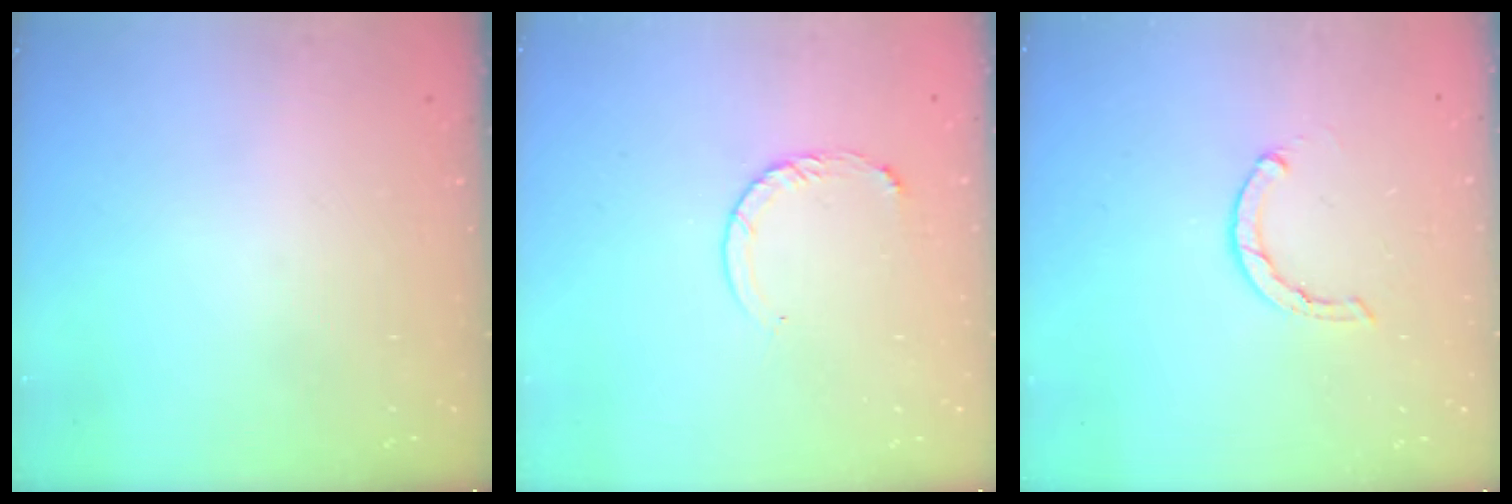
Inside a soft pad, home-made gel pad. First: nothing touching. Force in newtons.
{"total": 5.7, "press": 5.7, "slide": 0.6}
{"total": 1.6, "press": 1.5, "slide": 0.4}